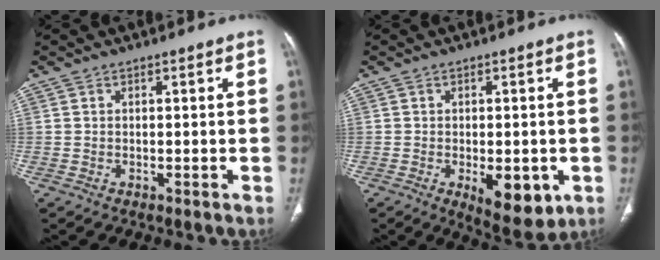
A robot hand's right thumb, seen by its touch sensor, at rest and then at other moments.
{"total": 9.3, "force": [-2.7, 4.4, 7.7], "torque": [-0.089, -0.009, -0.025]}